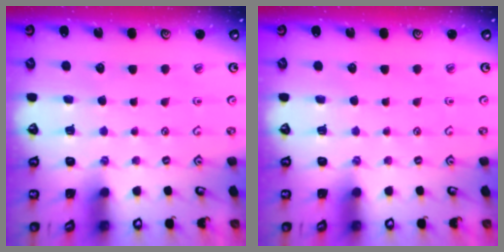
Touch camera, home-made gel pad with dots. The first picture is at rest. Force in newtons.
{"total": 0.0}